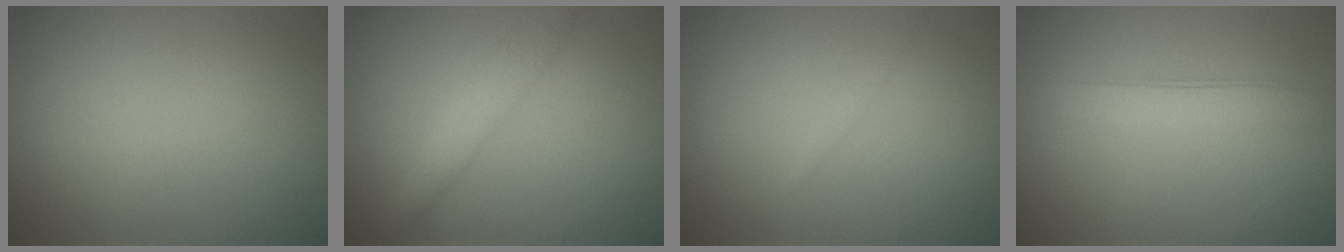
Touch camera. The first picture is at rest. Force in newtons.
{"total": 2.9, "press": 2.9, "slide": 0.1}
{"total": 0.5, "press": 0.5, "slide": 0.0}
{"total": 2.7, "press": 2.7, "slide": 0.0}